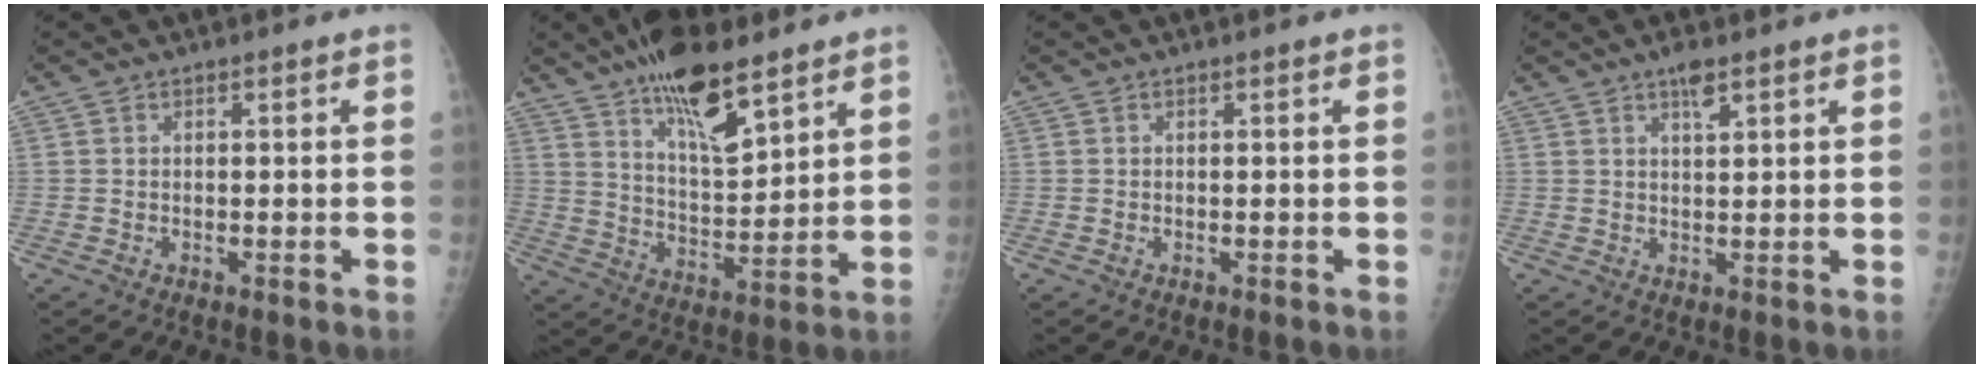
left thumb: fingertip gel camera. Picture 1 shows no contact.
{"total": 15.0, "force": [10.1, 5.0, 9.8], "torque": [-0.143, -0.056, 0.181]}
{"total": 0.0}
{"total": 3.1, "force": [2.0, 0.9, 2.2], "torque": [-0.033, -0.006, 0.034]}